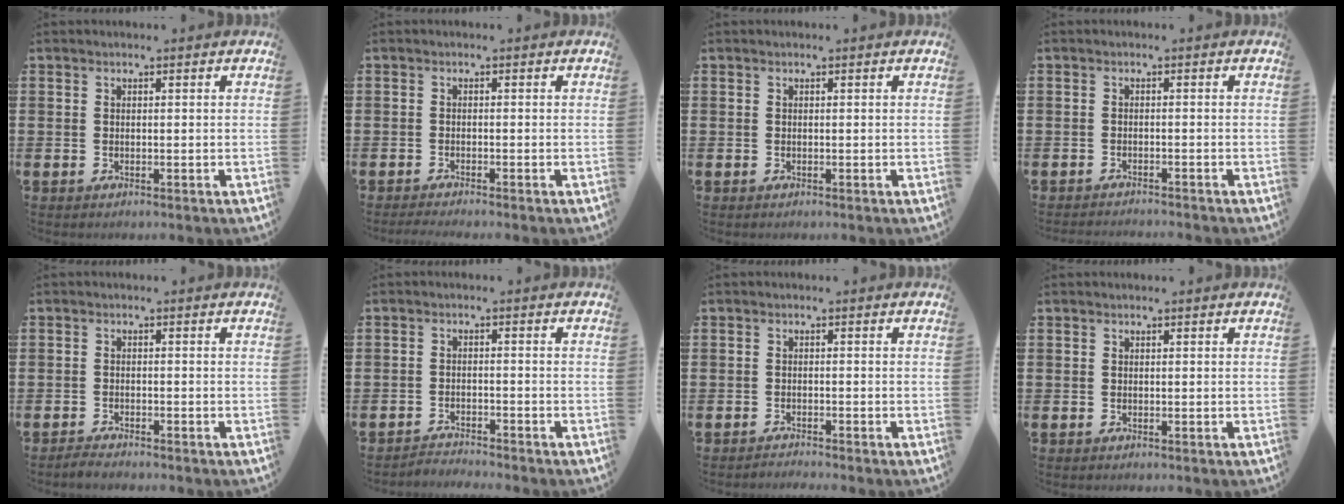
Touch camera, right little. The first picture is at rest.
{"total": 0.9, "force": [-0.7, -0.1, 0.5], "torque": [-0.007, -0.002, -0.015]}
{"total": 0.0}
{"total": 1.0, "force": [-1.0, -0.1, 0.0], "torque": [-0.001, 0.001, -0.020]}
{"total": 1.2, "force": [-1.2, 0.1, 0.2], "torque": [-0.006, 0.001, -0.024]}
{"total": 2.1, "force": [-2.0, -0.2, -0.2], "torque": [0.000, 0.003, -0.045]}
{"total": 1.0, "force": [-1.0, -0.2, 0.0], "torque": [-0.001, 0.001, -0.020]}
{"total": 0.0}